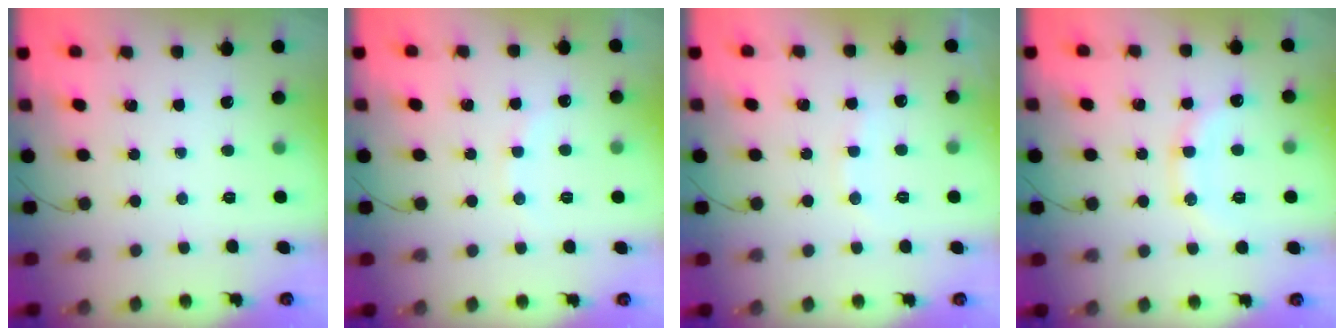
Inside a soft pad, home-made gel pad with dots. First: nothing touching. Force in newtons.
{"total": 4.7, "press": 4.4, "slide": 1.6}
{"total": 6.7, "press": 6.6, "slide": 1.2}
{"total": 11.6, "press": 11.5, "slide": 1.1}